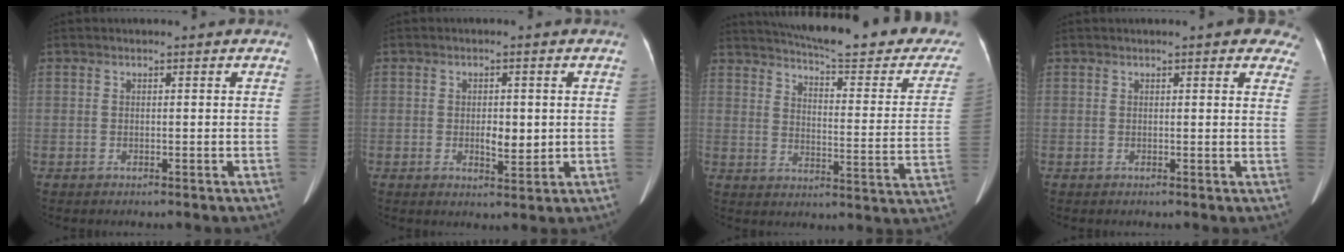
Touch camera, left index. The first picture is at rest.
{"total": 3.6, "force": [-0.1, 1.7, 3.2], "torque": [-0.053, -0.004, 0.004]}
{"total": 27.1, "force": [24.1, 3.8, 11.8], "torque": [-0.167, -0.075, 0.286]}
{"total": 7.2, "force": [5.4, 1.8, 4.3], "torque": [-0.034, 0.004, 0.045]}